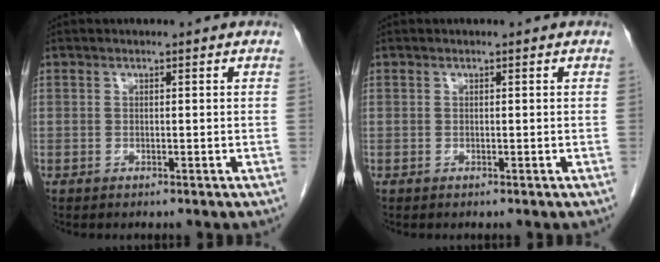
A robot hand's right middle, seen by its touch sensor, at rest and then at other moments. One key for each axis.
{"total": 0.0}